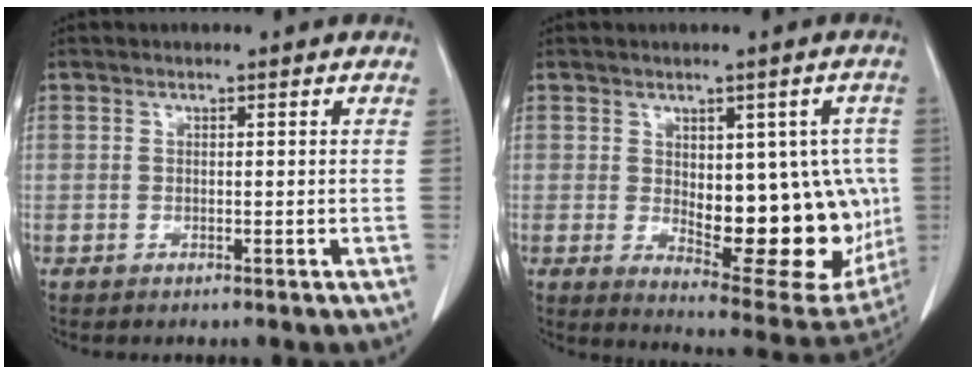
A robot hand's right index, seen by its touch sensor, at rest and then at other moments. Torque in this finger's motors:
{"motor_torque": [0.51, 0.20, 0.33, 0.11]}